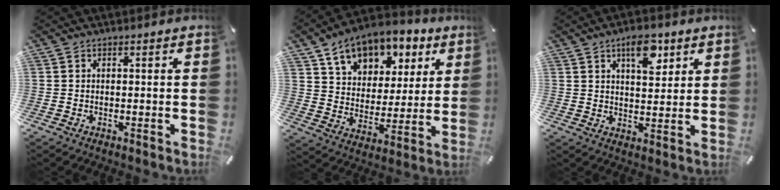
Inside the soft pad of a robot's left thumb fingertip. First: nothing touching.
{"total": 12.7, "force": [8.5, 8.3, 4.4], "torque": [-0.083, -0.047, 0.157]}
{"total": 8.5, "force": [4.7, 4.1, 5.8], "torque": [-0.076, -0.017, 0.075]}